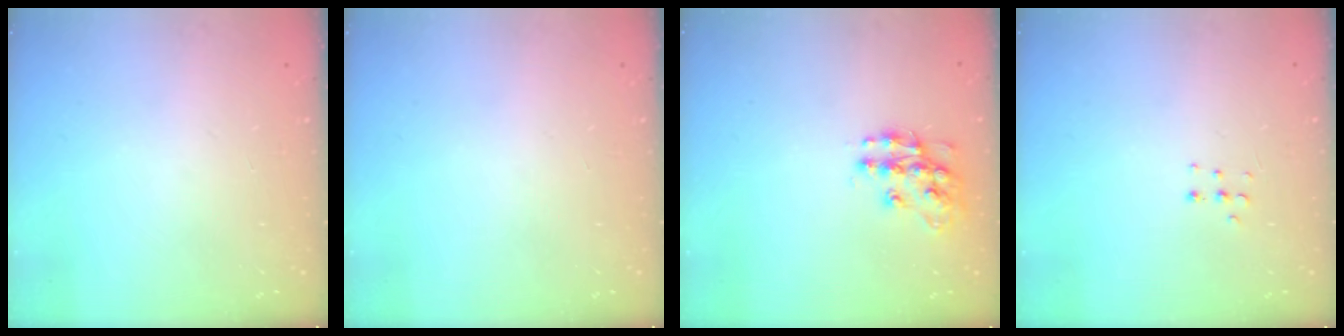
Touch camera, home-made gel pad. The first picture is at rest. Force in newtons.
{"total": 0.0}
{"total": 11.9, "press": 11.9, "slide": 0.9}
{"total": 3.8, "press": 3.7, "slide": 0.9}